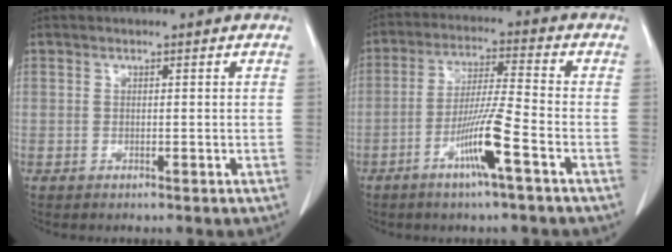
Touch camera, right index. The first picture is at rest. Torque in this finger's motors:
{"motor_torque": [1.59, -0.54, 0.76, 0.11]}